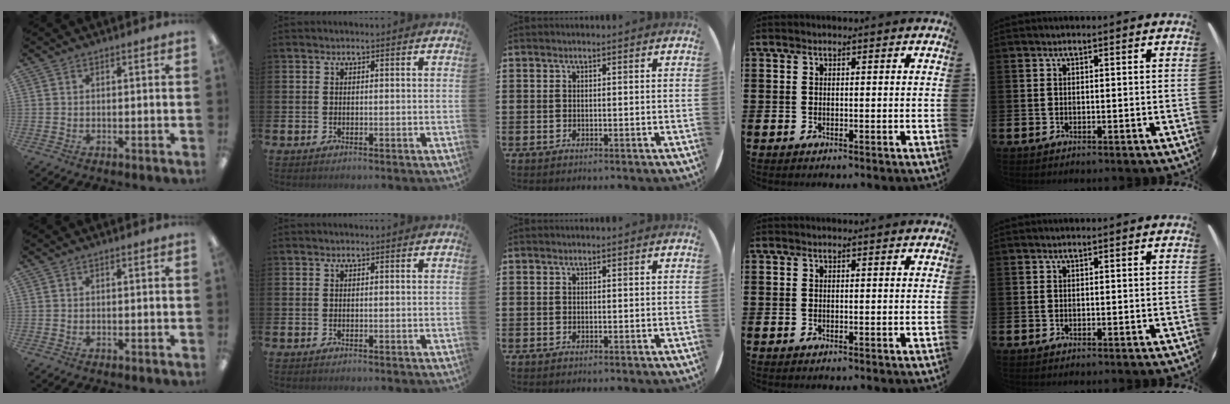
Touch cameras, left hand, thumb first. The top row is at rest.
{}